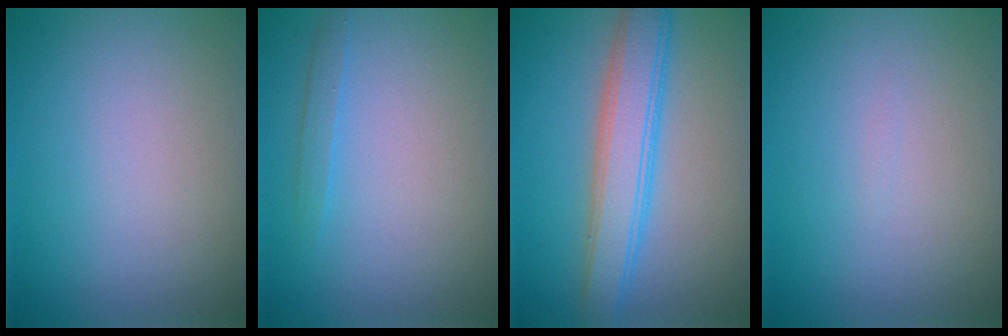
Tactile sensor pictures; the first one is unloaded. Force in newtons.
{"total": 1.0, "press": 1.0, "slide": 0.1}
{"total": 5.1, "press": 5.1, "slide": 0.0}
{"total": 0.0}